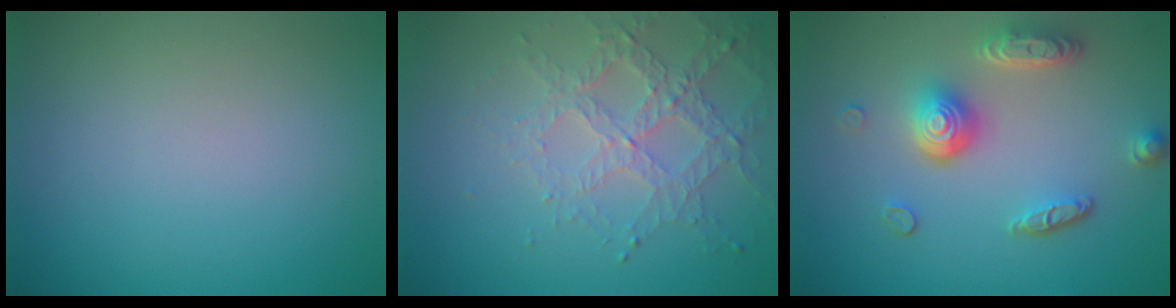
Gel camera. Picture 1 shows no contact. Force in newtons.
{"total": 3.1, "press": 2.9, "slide": 1.1}
{"total": 5.0, "press": 3.7, "slide": 3.3}